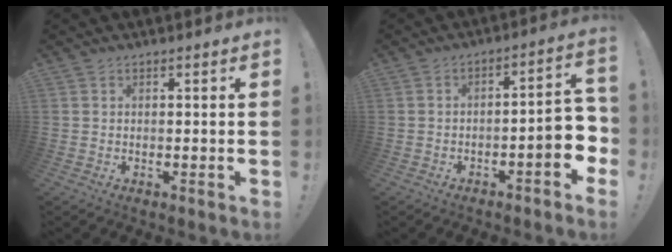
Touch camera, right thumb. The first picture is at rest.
{"total": 8.8, "force": [-3.1, 2.2, 8.0], "torque": [-0.102, 0.004, -0.053]}